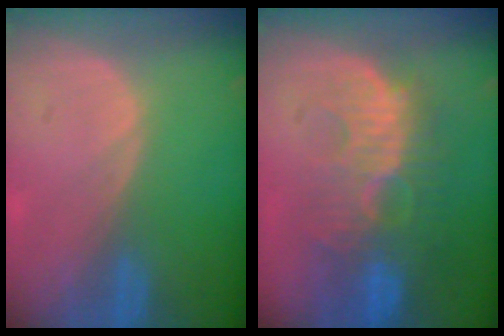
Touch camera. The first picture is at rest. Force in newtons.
{"total": 10.8, "press": 9.6, "slide": 4.9}